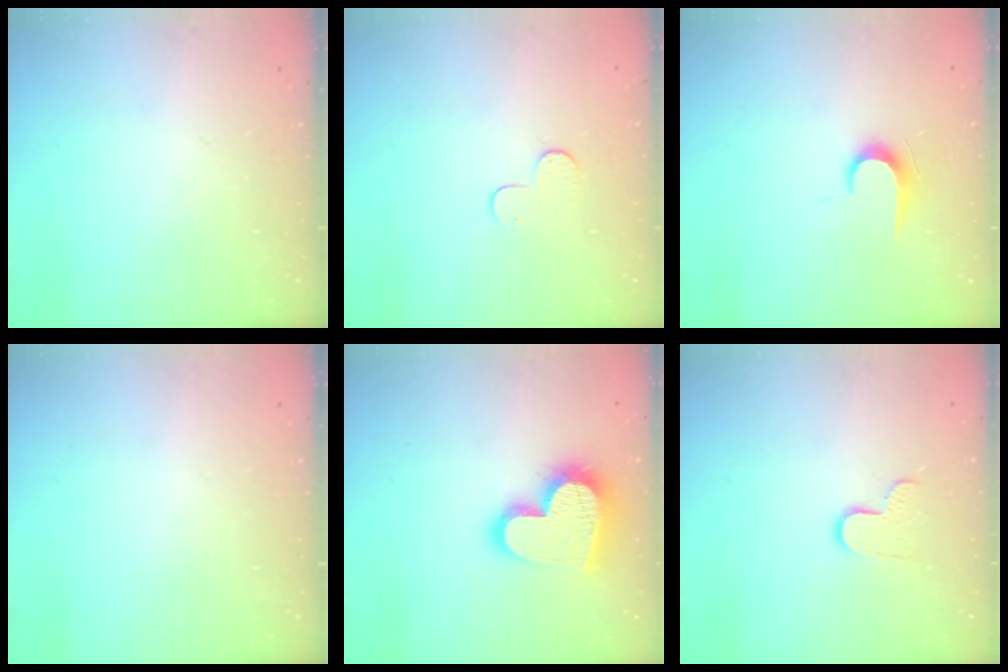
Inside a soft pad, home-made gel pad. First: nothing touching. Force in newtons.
{"total": 5.9, "press": 5.9, "slide": 0.4}
{"total": 7.2, "press": 7.1, "slide": 0.7}
{"total": 0.0}
{"total": 19.3, "press": 19.2, "slide": 1.5}
{"total": 7.2, "press": 7.2, "slide": 0.4}